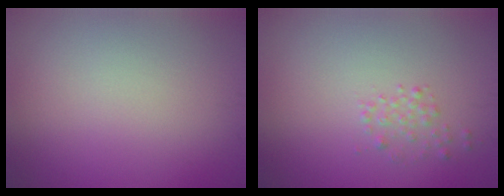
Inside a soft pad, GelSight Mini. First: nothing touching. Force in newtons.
{"total": 1.1, "press": 1.1, "slide": 0.0}